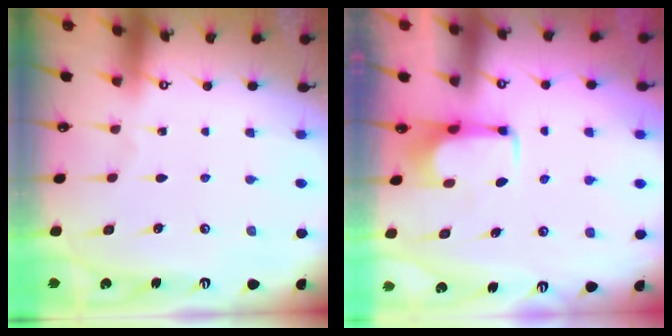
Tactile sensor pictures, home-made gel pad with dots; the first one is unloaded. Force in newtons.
{"total": 2.1, "press": 2.1, "slide": 0.4}